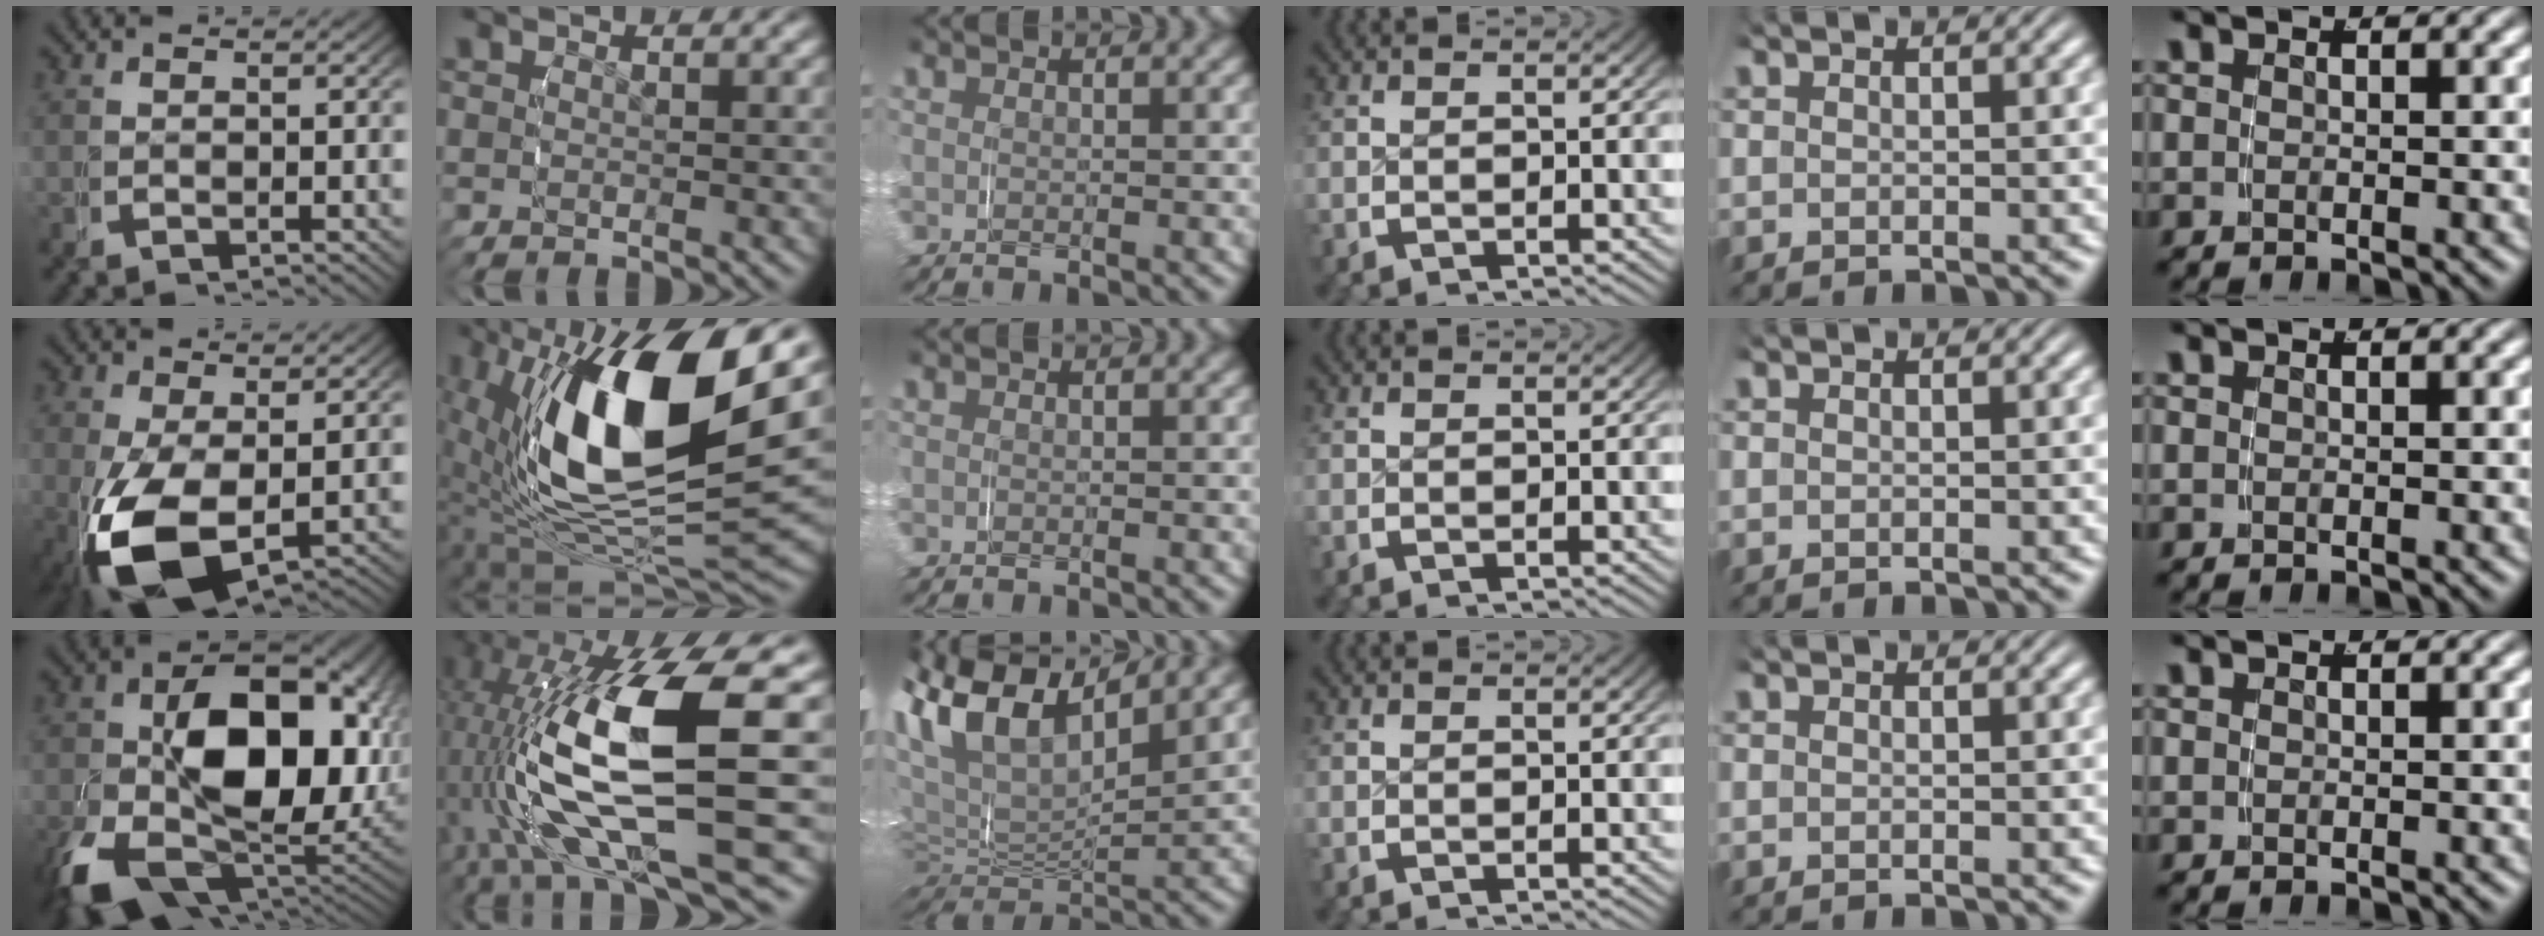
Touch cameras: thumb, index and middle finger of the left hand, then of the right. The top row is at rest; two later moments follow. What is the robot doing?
{"motion": "grasp_and_lifting", "object": "fork"}